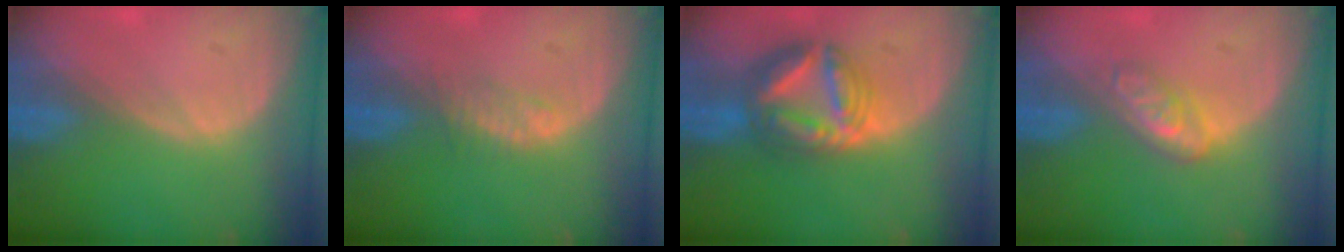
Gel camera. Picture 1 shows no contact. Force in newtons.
{"total": 1.8, "press": 1.8, "slide": 0.1}
{"total": 8.1, "press": 8.1, "slide": 0.8}
{"total": 4.7, "press": 4.2, "slide": 2.2}